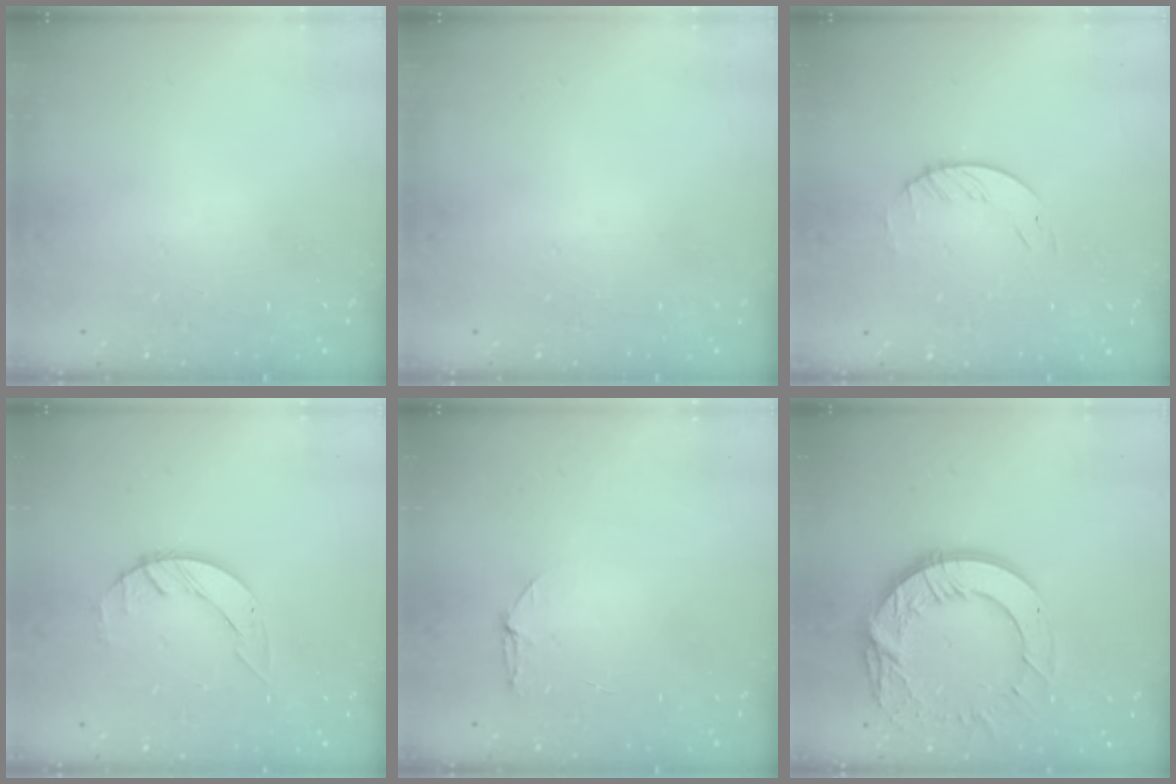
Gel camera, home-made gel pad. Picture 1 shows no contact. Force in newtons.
{"total": 0.0}
{"total": 1.7, "press": 1.7, "slide": 0.2}
{"total": 2.7, "press": 2.7, "slide": 0.3}
{"total": 3.9, "press": 3.9, "slide": 0.5}
{"total": 16.0, "press": 15.9, "slide": 1.4}